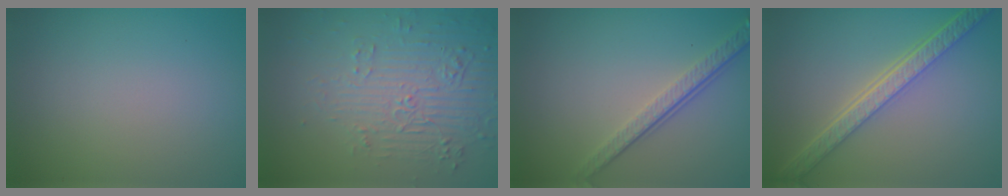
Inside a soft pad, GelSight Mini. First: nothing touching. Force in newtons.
{"total": 5.7, "press": 3.6, "slide": 4.4}
{"total": 3.9, "press": 2.7, "slide": 2.8}
{"total": 5.3, "press": 4.2, "slide": 3.3}